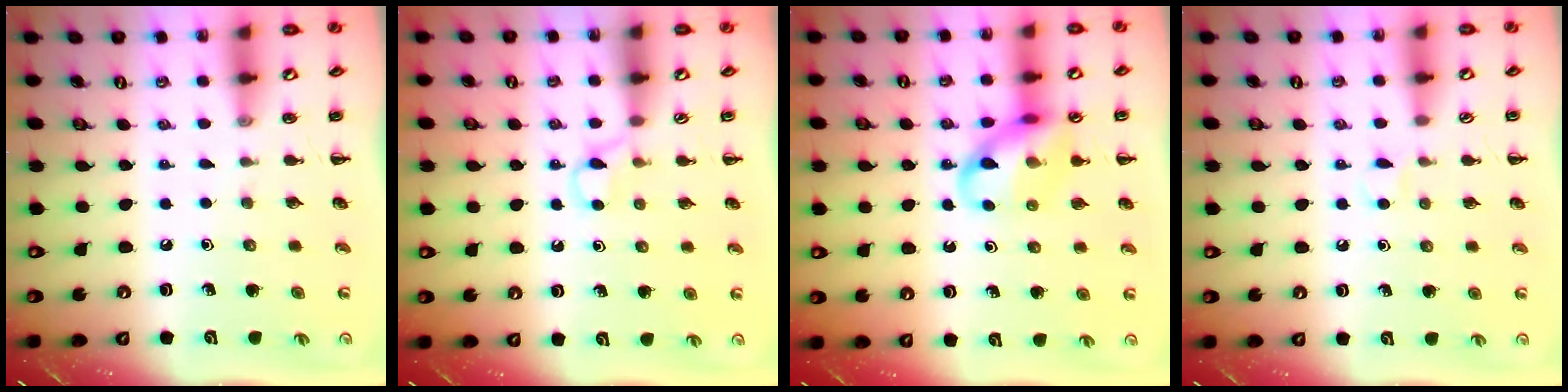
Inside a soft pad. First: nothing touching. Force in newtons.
{"total": 2.8, "press": 2.6, "slide": 1.0}
{"total": 13.1, "press": 13.0, "slide": 1.9}
{"total": 3.3, "press": 3.1, "slide": 1.1}